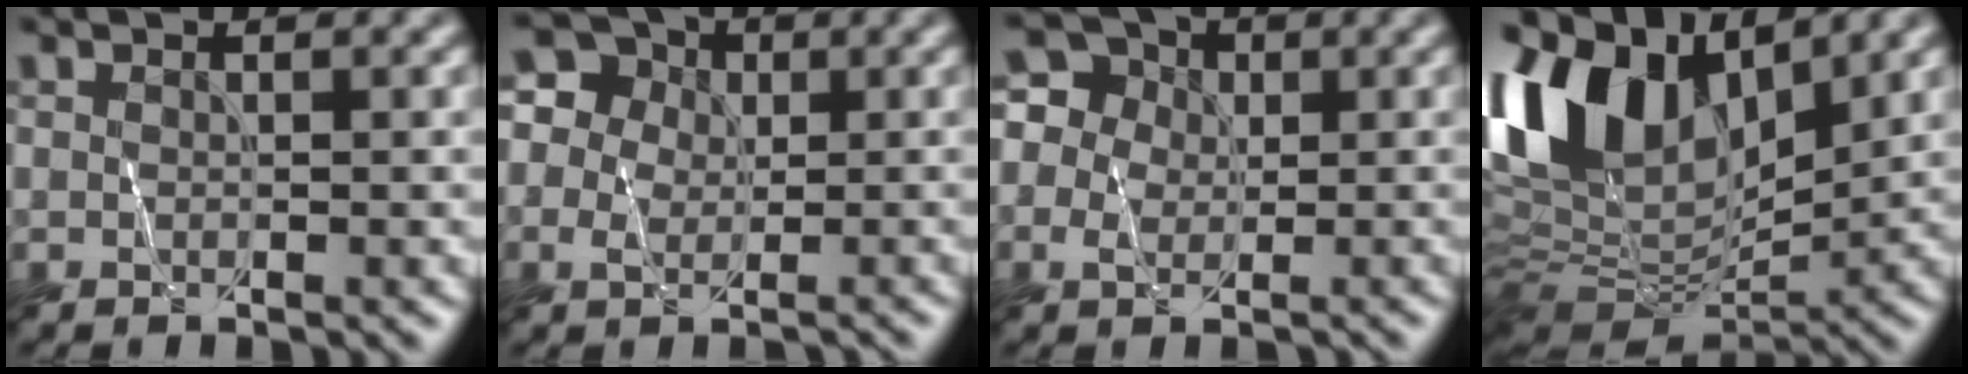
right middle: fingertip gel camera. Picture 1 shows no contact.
{"total": 5.1, "force": [0.8, 4.7, 1.9], "torque": [-0.015, 0.024, -0.012]}
{"total": 5.3, "force": [1.0, 4.8, 2.1], "torque": [-0.017, 0.026, -0.008]}
{"total": 16.1, "force": [6.6, 8.6, 11.9], "torque": [-0.253, 0.031, 0.108]}